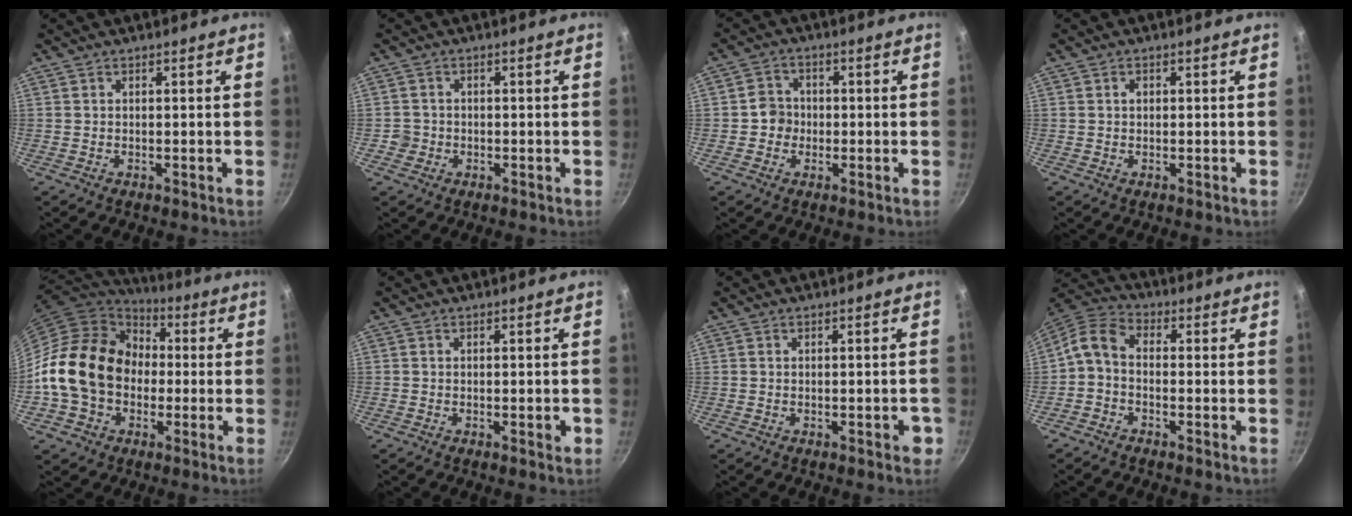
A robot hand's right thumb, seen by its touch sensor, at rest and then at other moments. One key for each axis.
{"total": 2.3, "fx": -0.6, "fy": 2.2, "fz": 0.3, "tx": 0.006, "ty": 0.012, "tz": -0.007}
{"total": 4.3, "fx": -0.6, "fy": 4.0, "fz": 1.4, "tx": 0.006, "ty": 0.014, "tz": -0.017}
{"total": 1.0, "fx": 0.3, "fy": 0.8, "fz": 0.5, "tx": -0.006, "ty": 0.004, "tz": 0.005}
{"total": 20.4, "fx": -0.9, "fy": 16.2, "fz": 12.4, "tx": -0.204, "ty": 0.050, "tz": -0.016}
{"total": 1.5, "fx": -0.5, "fy": 0.7, "fz": 1.2, "tx": -0.018, "ty": 0.001, "tz": -0.010}
{"total": 3.8, "fx": -1.7, "fy": 1.8, "fz": 2.9, "tx": -0.018, "ty": 0.015, "tz": -0.020}
{"total": 6.5, "fx": -1.4, "fy": 4.4, "fz": 4.5, "tx": -0.101, "ty": 0.039, "tz": -0.043}